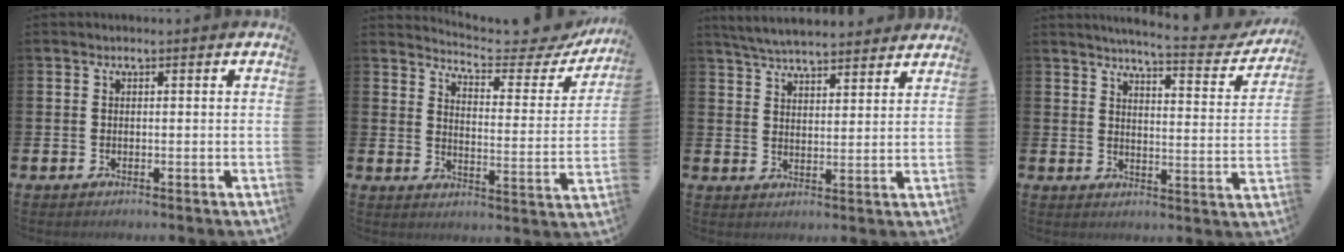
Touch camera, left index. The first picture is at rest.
{"total": 5.8, "force": [5.5, 0.7, 1.5], "torque": [-0.041, -0.052, 0.087]}
{"total": 5.5, "force": [5.4, 0.6, 0.8], "torque": [-0.030, -0.027, 0.097]}
{"total": 5.2, "force": [4.9, 0.1, 1.7], "torque": [-0.030, -0.044, 0.074]}